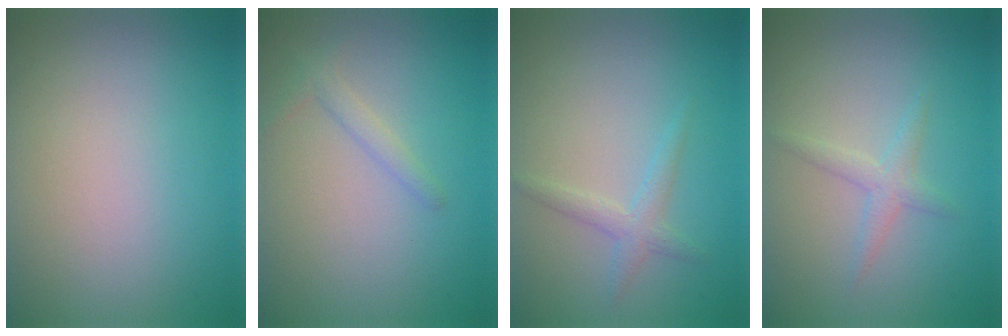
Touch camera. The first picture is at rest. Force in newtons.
{"total": 1.3, "press": 1.3, "slide": 0.1}
{"total": 1.7, "press": 1.7, "slide": 0.0}
{"total": 1.6, "press": 1.6, "slide": 0.1}